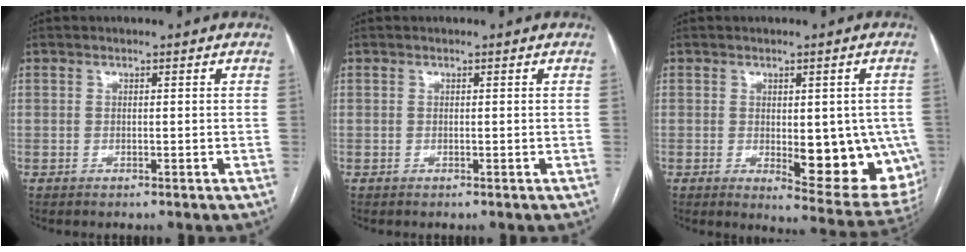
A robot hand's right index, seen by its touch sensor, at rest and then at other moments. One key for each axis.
{"total": 0.0}
{"total": 14.0, "fx": -2.5, "fy": 4.9, "fz": 12.9, "tx": -0.117, "ty": -0.008, "tz": -0.015}